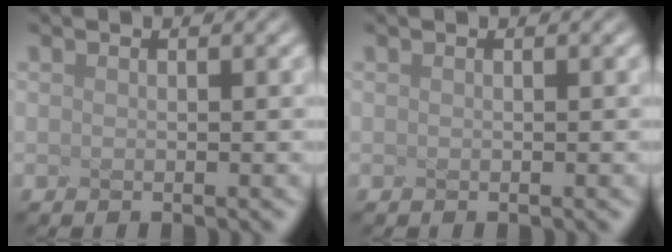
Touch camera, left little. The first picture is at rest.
{"total": 0.0}